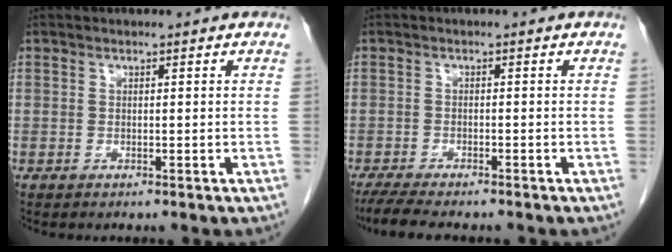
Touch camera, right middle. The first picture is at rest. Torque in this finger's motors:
{"motor_torque": [0.07, -0.03, 0.02, 0.03]}